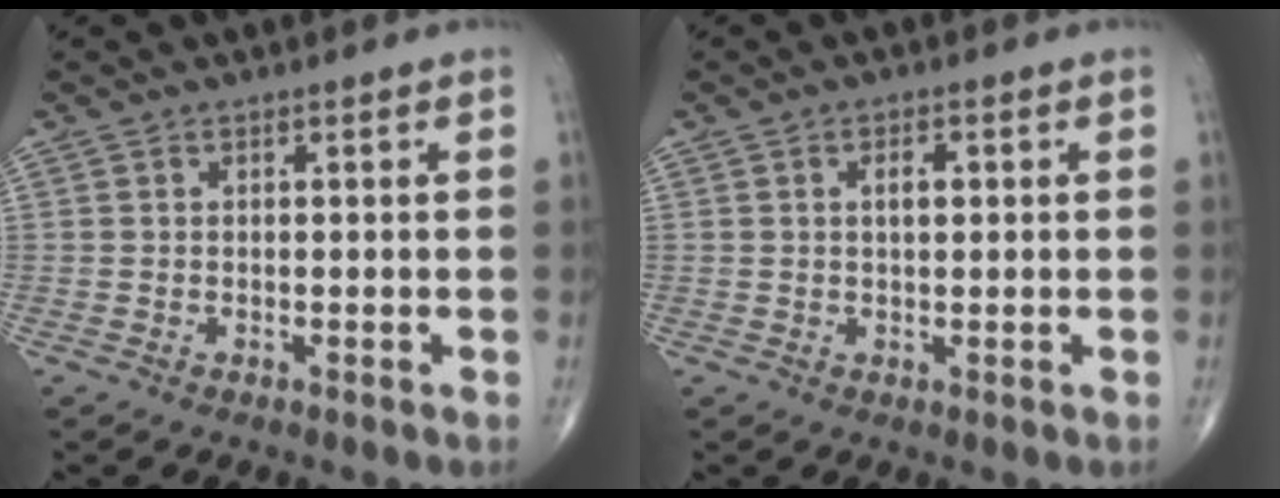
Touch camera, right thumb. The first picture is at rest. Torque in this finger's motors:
{"motor_torque": [0.37, 0.67, 0.26, -0.12, 0.01]}